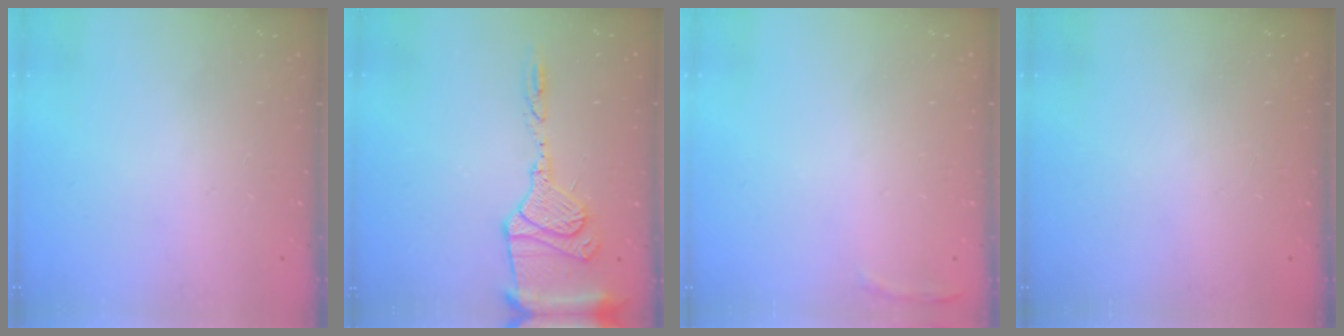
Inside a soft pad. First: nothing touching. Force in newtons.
{"total": 14.7, "press": 14.6, "slide": 1.8}
{"total": 5.2, "press": 5.1, "slide": 1.2}
{"total": 0.9, "press": 0.0, "slide": 0.9}